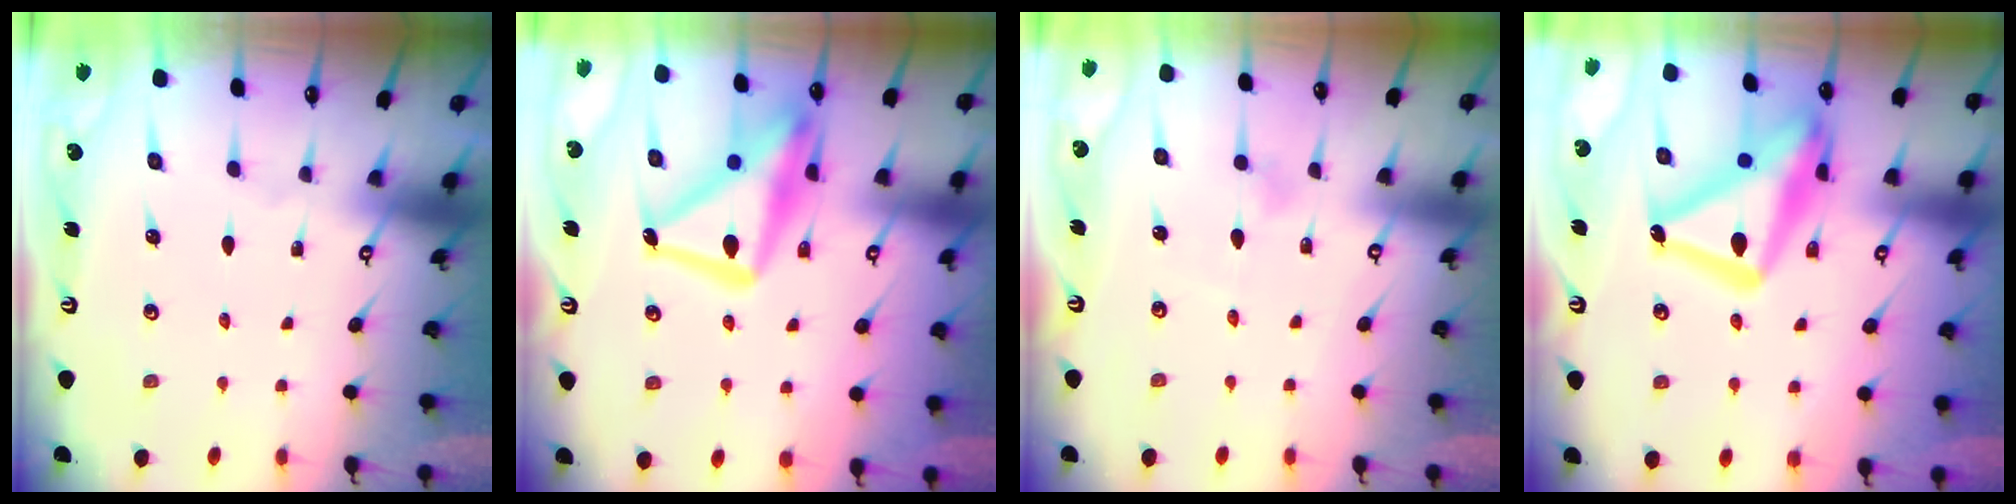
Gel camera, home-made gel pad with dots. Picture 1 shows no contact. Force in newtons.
{"total": 19.4, "press": 19.3, "slide": 1.9}
{"total": 4.2, "press": 4.2, "slide": 0.3}
{"total": 20.3, "press": 20.2, "slide": 1.8}